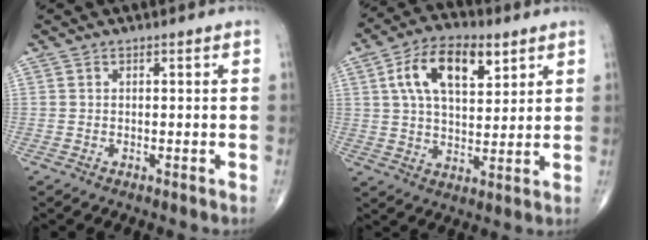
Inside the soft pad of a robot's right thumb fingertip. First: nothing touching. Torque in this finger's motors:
{"motor_torque": [-0.11, 1.75, 1.23, 0.47, 0.43]}